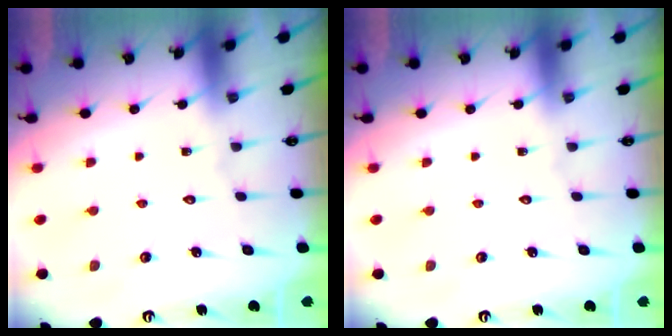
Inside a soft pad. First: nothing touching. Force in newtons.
{"total": 0.0}